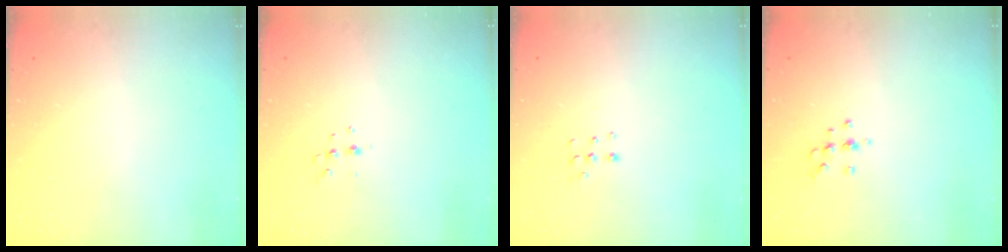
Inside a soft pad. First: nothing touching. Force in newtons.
{"total": 5.6, "press": 5.6, "slide": 0.7}
{"total": 4.3, "press": 4.2, "slide": 1.1}
{"total": 7.1, "press": 7.0, "slide": 1.3}